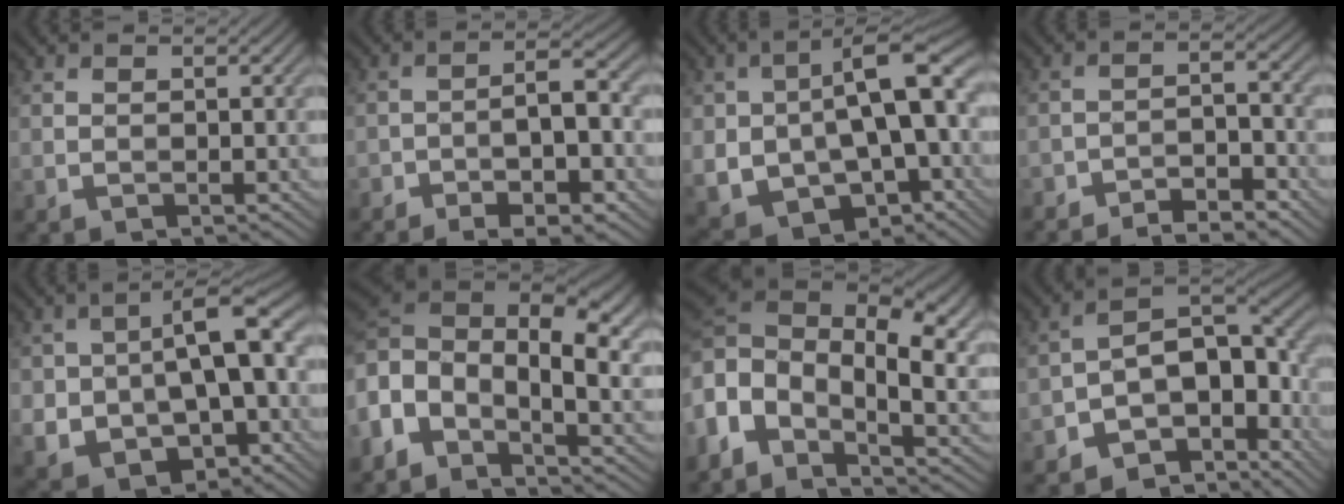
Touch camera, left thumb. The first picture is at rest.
{"total": 8.8, "force": [-4.3, 2.9, 7.1], "torque": [-0.107, 0.000, -0.065]}
{"total": 15.7, "force": [-2.3, 9.5, 12.2], "torque": [-0.220, -0.025, -0.023]}
{"total": 5.4, "force": [-4.7, 1.2, 2.5], "torque": [-0.037, 0.007, -0.084]}
{"total": 13.6, "force": [-2.1, 8.4, 10.5], "torque": [-0.176, -0.020, -0.023]}
{"total": 13.4, "force": [1.3, 7.6, 10.9], "torque": [-0.257, -0.001, 0.018]}
{"total": 15.1, "force": [1.5, 9.1, 12.0], "torque": [-0.279, -0.013, 0.038]}
{"total": 10.2, "force": [-4.9, 5.8, 6.9], "torque": [-0.096, -0.009, -0.091]}